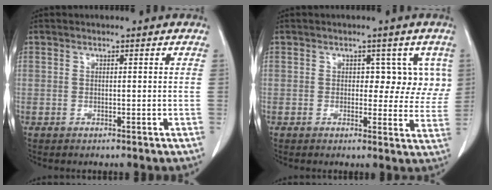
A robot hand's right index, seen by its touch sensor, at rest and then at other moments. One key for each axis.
{"total": 5.3, "fx": 1.8, "fy": 3.5, "fz": 3.5, "tx": -0.017, "ty": 0.011, "tz": 0.019}